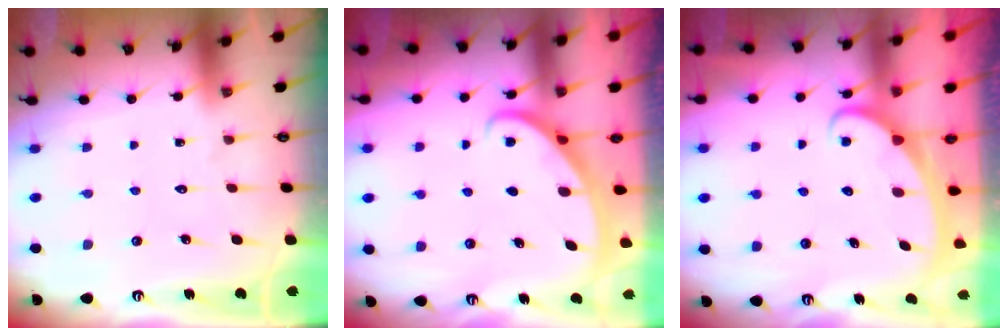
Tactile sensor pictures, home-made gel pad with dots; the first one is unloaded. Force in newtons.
{"total": 2.8, "press": 2.8, "slide": 0.1}
{"total": 2.6, "press": 2.6, "slide": 0.4}